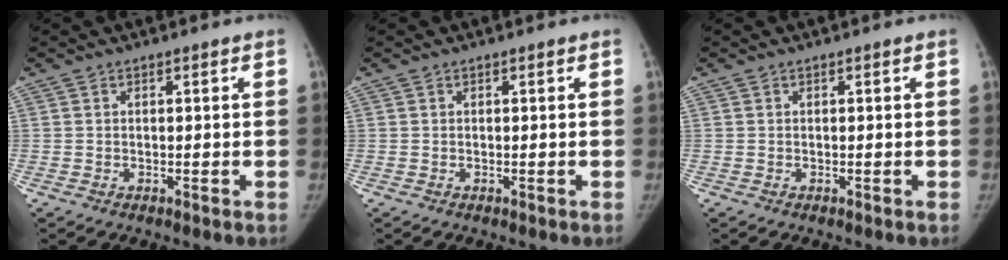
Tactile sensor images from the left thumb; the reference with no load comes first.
{"total": 0.0}
{"total": 0.0}